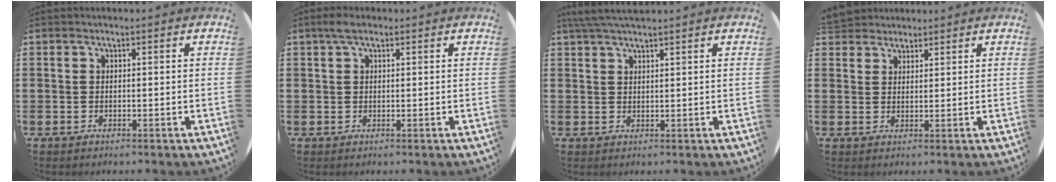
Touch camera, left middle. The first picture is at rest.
{"total": 1.9, "force": [1.1, 0.8, 1.4], "torque": [-0.030, 0.007, 0.019]}
{"total": 2.8, "force": [2.5, 0.1, 1.2], "torque": [-0.029, 0.001, 0.046]}
{"total": 2.8, "force": [2.6, 0.9, -0.3], "torque": [-0.001, 0.000, 0.052]}